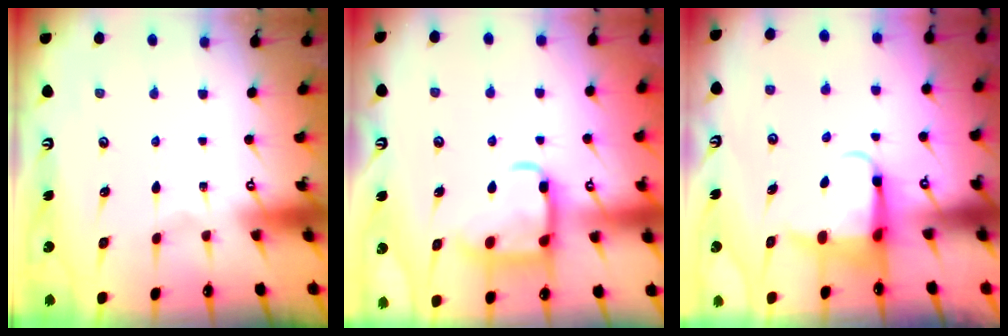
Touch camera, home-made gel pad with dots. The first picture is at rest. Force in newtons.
{"total": 15.5, "press": 15.4, "slide": 1.5}
{"total": 5.7, "press": 5.6, "slide": 1.1}